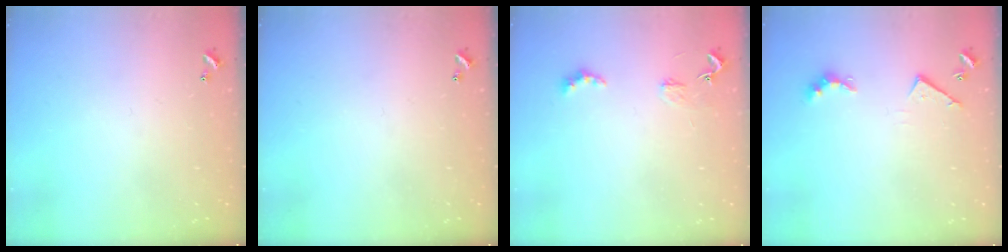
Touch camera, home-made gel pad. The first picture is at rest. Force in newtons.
{"total": 0.0}
{"total": 2.8, "press": 2.7, "slide": 0.5}
{"total": 4.5, "press": 4.5, "slide": 0.8}